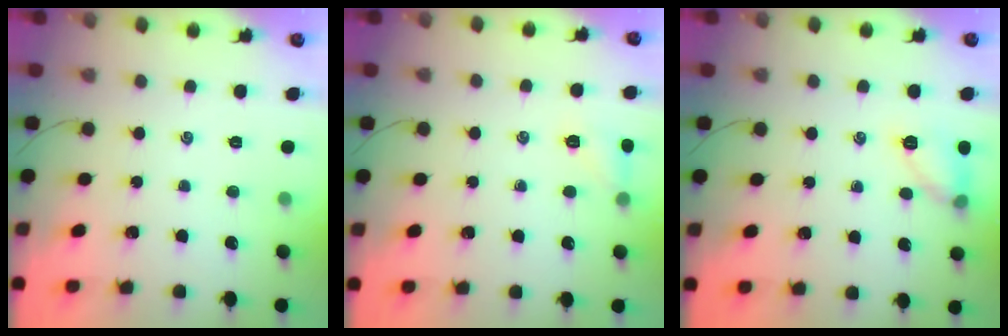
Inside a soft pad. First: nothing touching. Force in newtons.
{"total": 7.5, "press": 7.4, "slide": 1.2}
{"total": 8.9, "press": 8.9, "slide": 0.6}